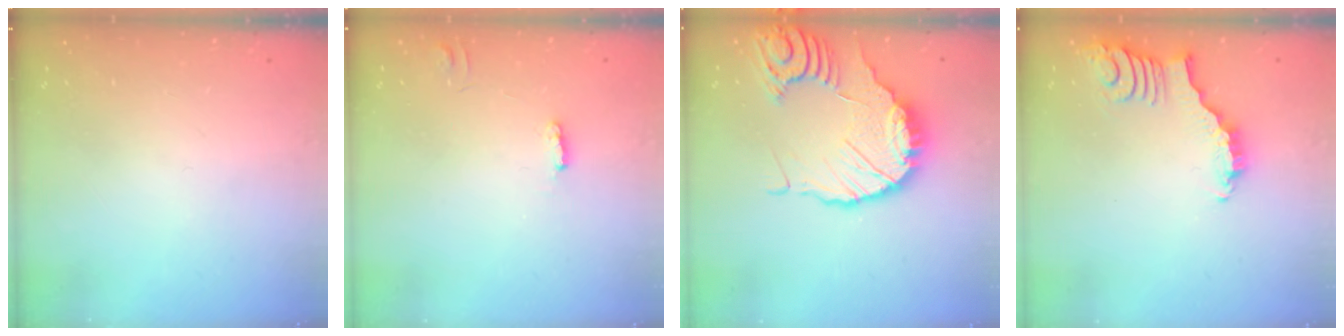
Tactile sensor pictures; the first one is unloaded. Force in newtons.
{"total": 2.6, "press": 2.6, "slide": 0.4}
{"total": 14.1, "press": 14.0, "slide": 1.9}
{"total": 2.2, "press": 2.2, "slide": 0.4}